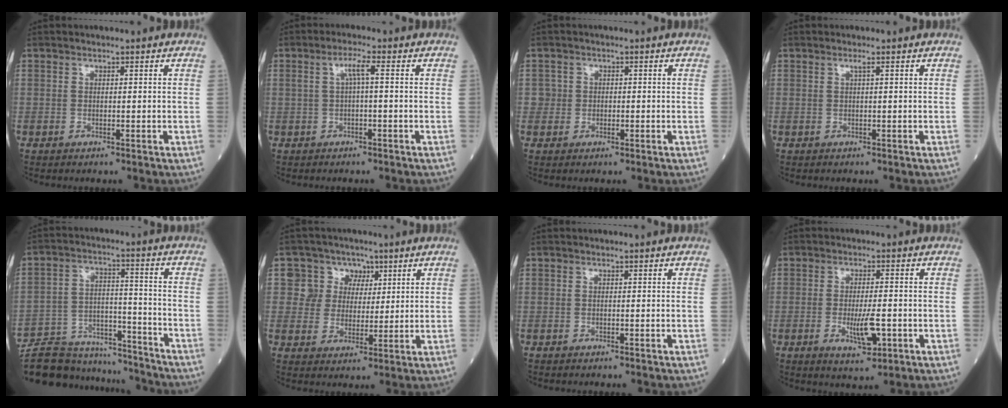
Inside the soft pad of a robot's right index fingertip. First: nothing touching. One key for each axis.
{"total": 2.6, "fx": 0.4, "fy": 0.2, "fz": 2.6, "tx": -0.050, "ty": 0.009, "tz": 0.008}
{"total": 1.6, "fx": -0.1, "fy": 1.6, "fz": 0.0, "tx": 0.009, "ty": 0.007, "tz": -0.006}
{"total": 0.7, "fx": 0.3, "fy": -0.1, "fz": 0.6, "tx": -0.015, "ty": 0.001, "tz": 0.008}
{"total": 18.9, "fx": -17.7, "fy": 4.8, "fz": 4.7, "tx": -0.104, "ty": 0.017, "tz": -0.270}
{"total": 6.2, "fx": 2.3, "fy": 5.7, "fz": 0.3, "tx": 0.007, "ty": 0.018, "tz": 0.039}
{"total": 0.0}
{"total": 5.3, "fx": -1.5, "fy": 1.3, "fz": 4.9, "tx": -0.085, "ty": -0.006, "tz": -0.020}